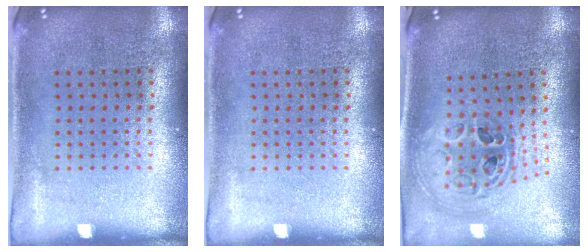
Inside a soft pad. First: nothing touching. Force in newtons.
{"total": 0.0}
{"total": 1.3, "press": 1.2, "slide": 0.6}